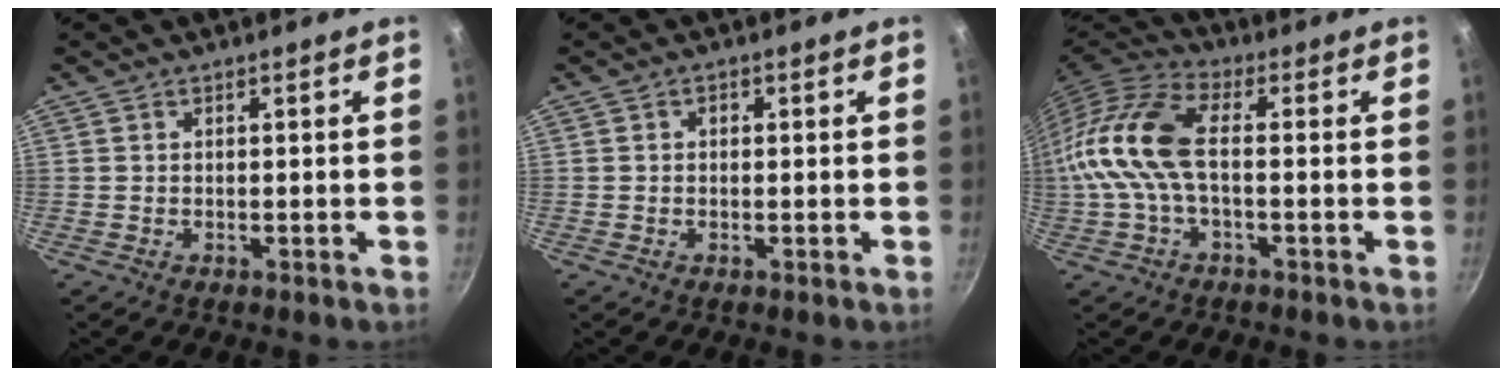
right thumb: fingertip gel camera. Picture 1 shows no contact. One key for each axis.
{"total": 0.9, "fx": 0.1, "fy": 0.7, "fz": 0.5, "tx": -0.008, "ty": 0.005, "tz": 0.002}
{"total": 13.4, "fx": -0.5, "fy": 6.6, "fz": 11.7, "tx": -0.247, "ty": 0.030, "tz": -0.030}